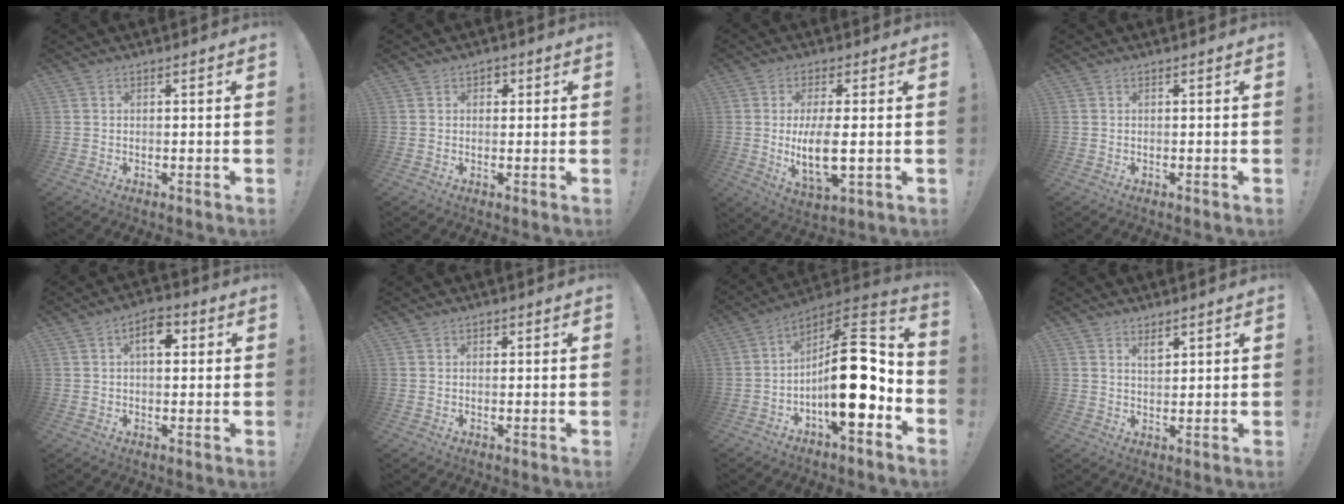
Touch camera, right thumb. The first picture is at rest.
{"total": 2.1, "force": [0.4, 1.9, 0.9], "torque": [-0.005, -0.001, 0.004]}
{"total": 10.9, "force": [-0.2, 4.1, 10.1], "torque": [-0.188, -0.021, -0.008]}
{"total": 0.0}
{"total": 6.4, "force": [1.7, 3.5, 5.1], "torque": [-0.069, 0.005, 0.025]}
{"total": 0.8, "force": [0.1, 0.8, 0.2], "torque": [0.002, 0.000, 0.000]}
{"total": 20.9, "force": [-3.3, 8.0, 19.0], "torque": [-0.288, 0.018, -0.046]}
{"total": 3.2, "force": [2.4, 1.5, 1.5], "torque": [-0.013, -0.015, 0.040]}